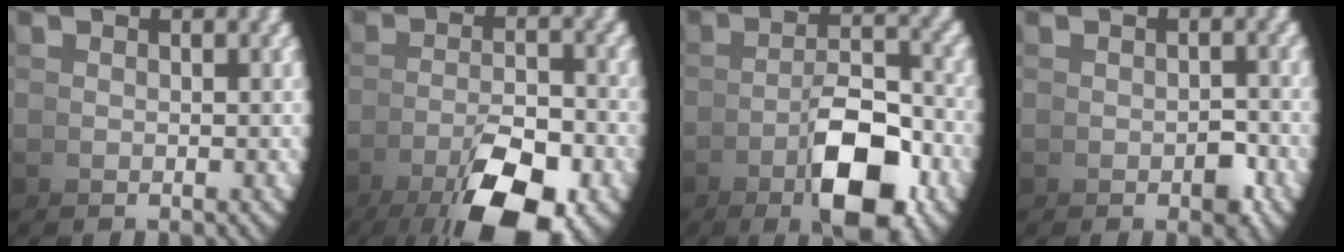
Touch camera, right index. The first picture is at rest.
{"total": 9.7, "force": [-4.2, 3.6, 7.9], "torque": [-0.108, -0.027, -0.052]}
{"total": 8.0, "force": [-2.6, 2.7, 7.1], "torque": [-0.094, -0.017, -0.036]}
{"total": 1.6, "force": [-0.8, 0.8, 1.0], "torque": [-0.004, 0.002, -0.017]}